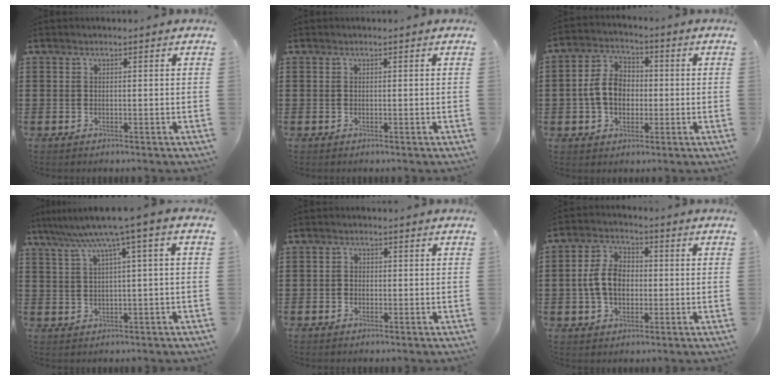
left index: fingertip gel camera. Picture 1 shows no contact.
{"total": 0.0}
{"total": 7.1, "force": [-0.7, 5.3, 4.7], "torque": [-0.116, 0.009, -0.020]}
{"total": 5.9, "force": [2.3, -0.5, 5.4], "torque": [-0.109, -0.015, 0.032]}
{"total": 1.2, "force": [-0.6, 1.0, 0.3], "torque": [-0.008, 0.003, -0.014]}
{"total": 6.9, "force": [-0.5, 4.7, 5.1], "torque": [-0.129, 0.007, -0.018]}